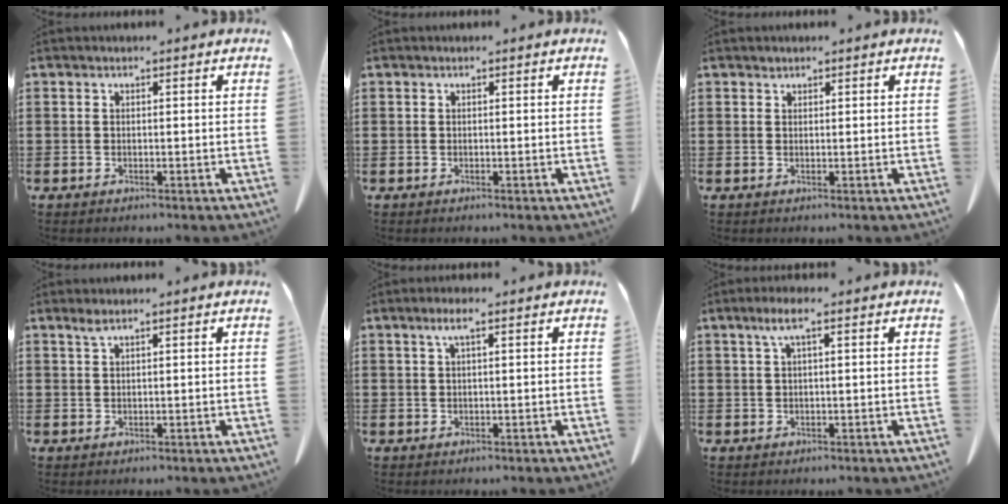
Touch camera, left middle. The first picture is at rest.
{"total": 0.0}
{"total": 0.6, "force": [0.5, 0.3, 0.0], "torque": [-0.001, 0.001, 0.010]}
{"total": 1.3, "force": [0.8, 0.1, 1.0], "torque": [-0.021, 0.001, 0.014]}
{"total": 2.1, "force": [0.8, 0.3, 1.9], "torque": [-0.040, 0.004, 0.012]}
{"total": 2.7, "force": [0.8, 0.3, 2.5], "torque": [-0.051, 0.003, 0.013]}